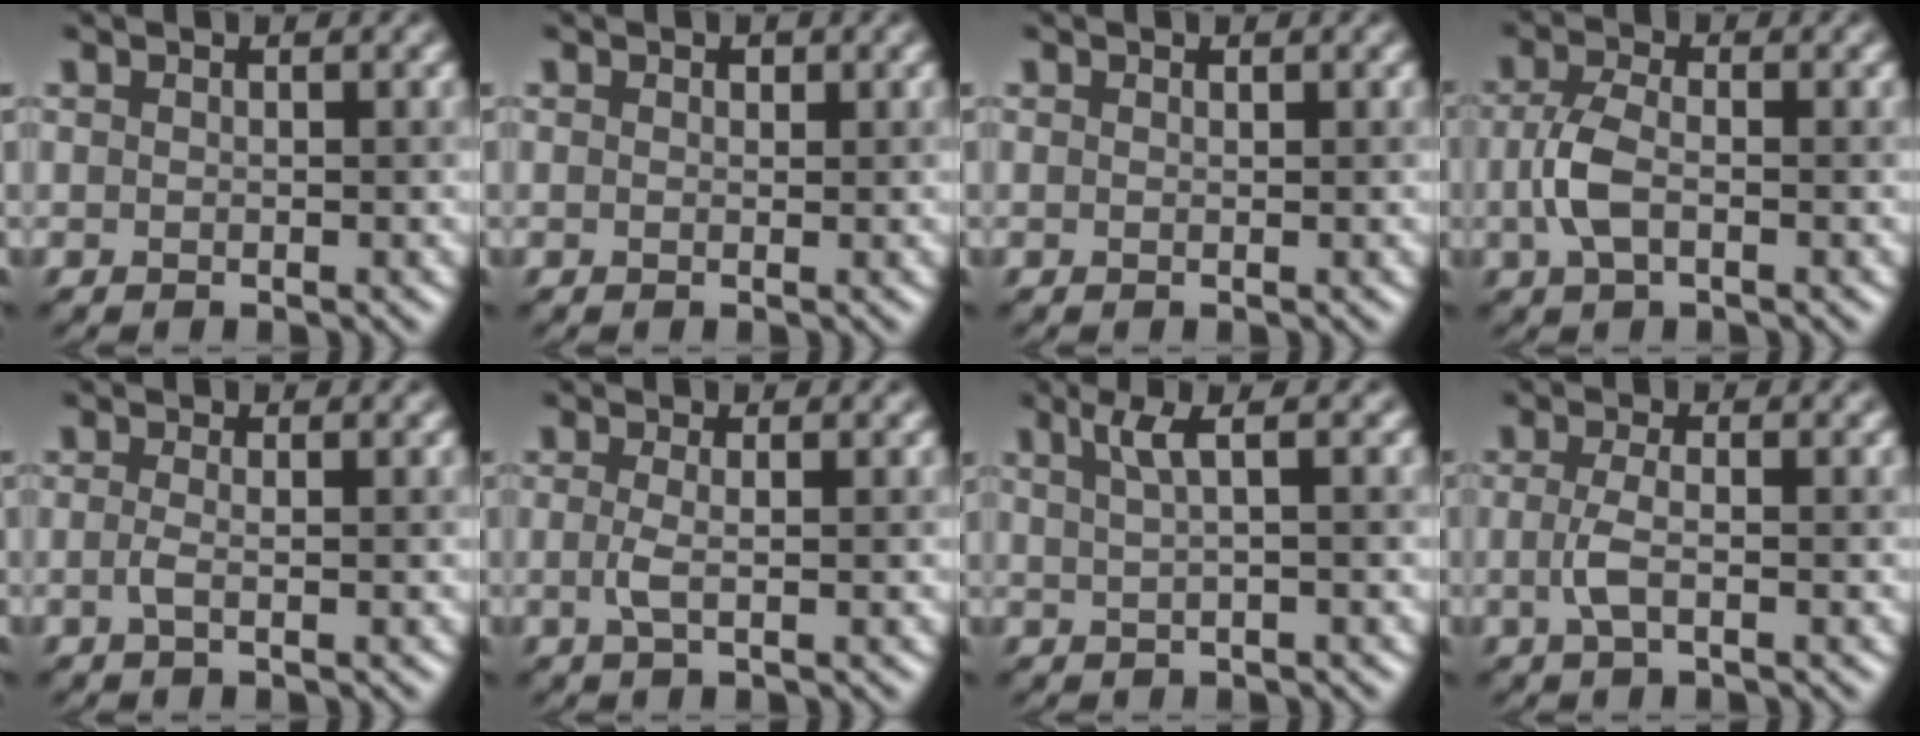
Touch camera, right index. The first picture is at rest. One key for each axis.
{"total": 0.6, "fx": 0.3, "fy": 0.4, "fz": 0.3, "tx": -0.005, "ty": -0.002, "tz": 0.001}
{"total": 0.0}
{"total": 3.2, "fx": -0.6, "fy": 1.6, "fz": 2.7, "tx": -0.064, "ty": 0.001, "tz": -0.016}
{"total": 1.3, "fx": -0.3, "fy": 0.3, "fz": 1.2, "tx": -0.025, "ty": -0.004, "tz": -0.008}
{"total": 1.7, "fx": -0.2, "fy": 0.4, "fz": 1.6, "tx": -0.035, "ty": -0.002, "tz": -0.006}
{"total": 2.7, "fx": 1.1, "fy": 0.6, "fz": 2.4, "tx": -0.036, "ty": 0.007, "tz": 0.019}
{"total": 2.2, "fx": -0.4, "fy": 0.6, "fz": 2.1, "tx": -0.048, "ty": -0.002, "tz": -0.013}